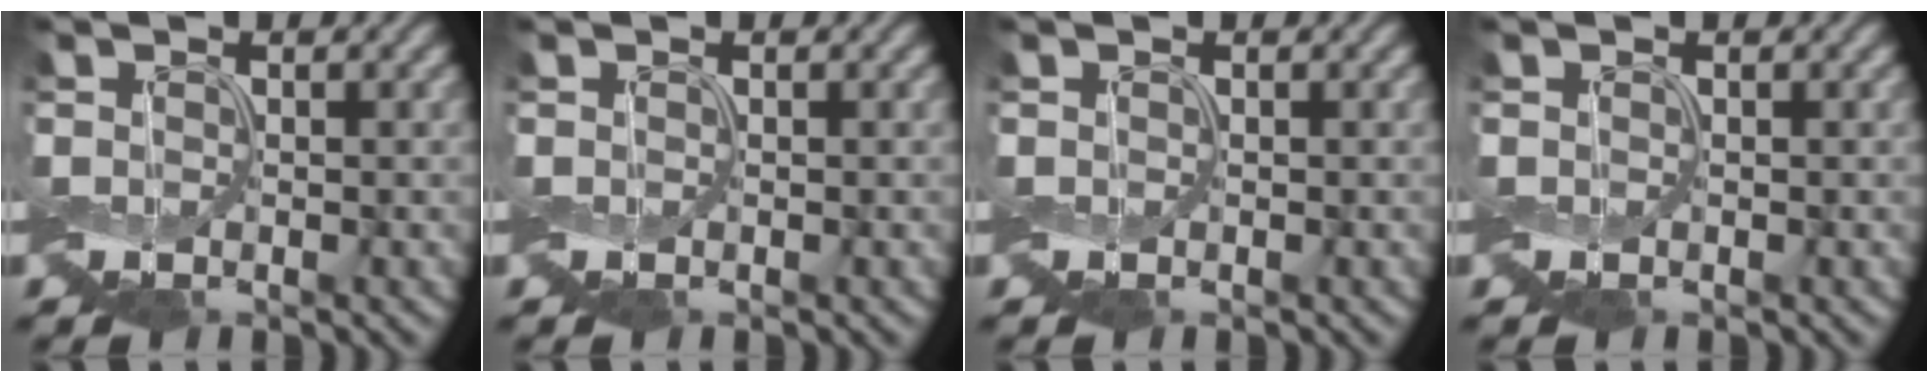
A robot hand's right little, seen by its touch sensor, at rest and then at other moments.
{"total": 0.0}
{"total": 0.0}
{"total": 0.0}